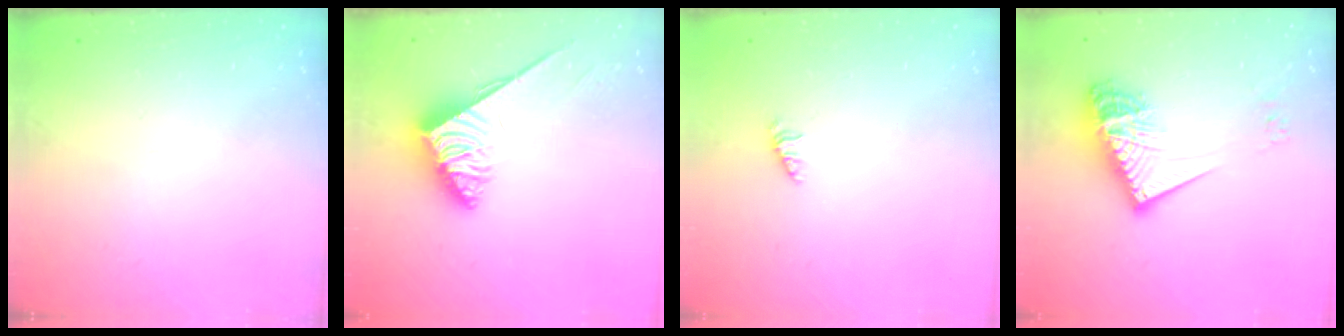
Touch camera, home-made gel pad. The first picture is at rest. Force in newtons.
{"total": 3.8, "press": 3.8, "slide": 0.5}
{"total": 0.0}
{"total": 16.9, "press": 16.9, "slide": 1.5}